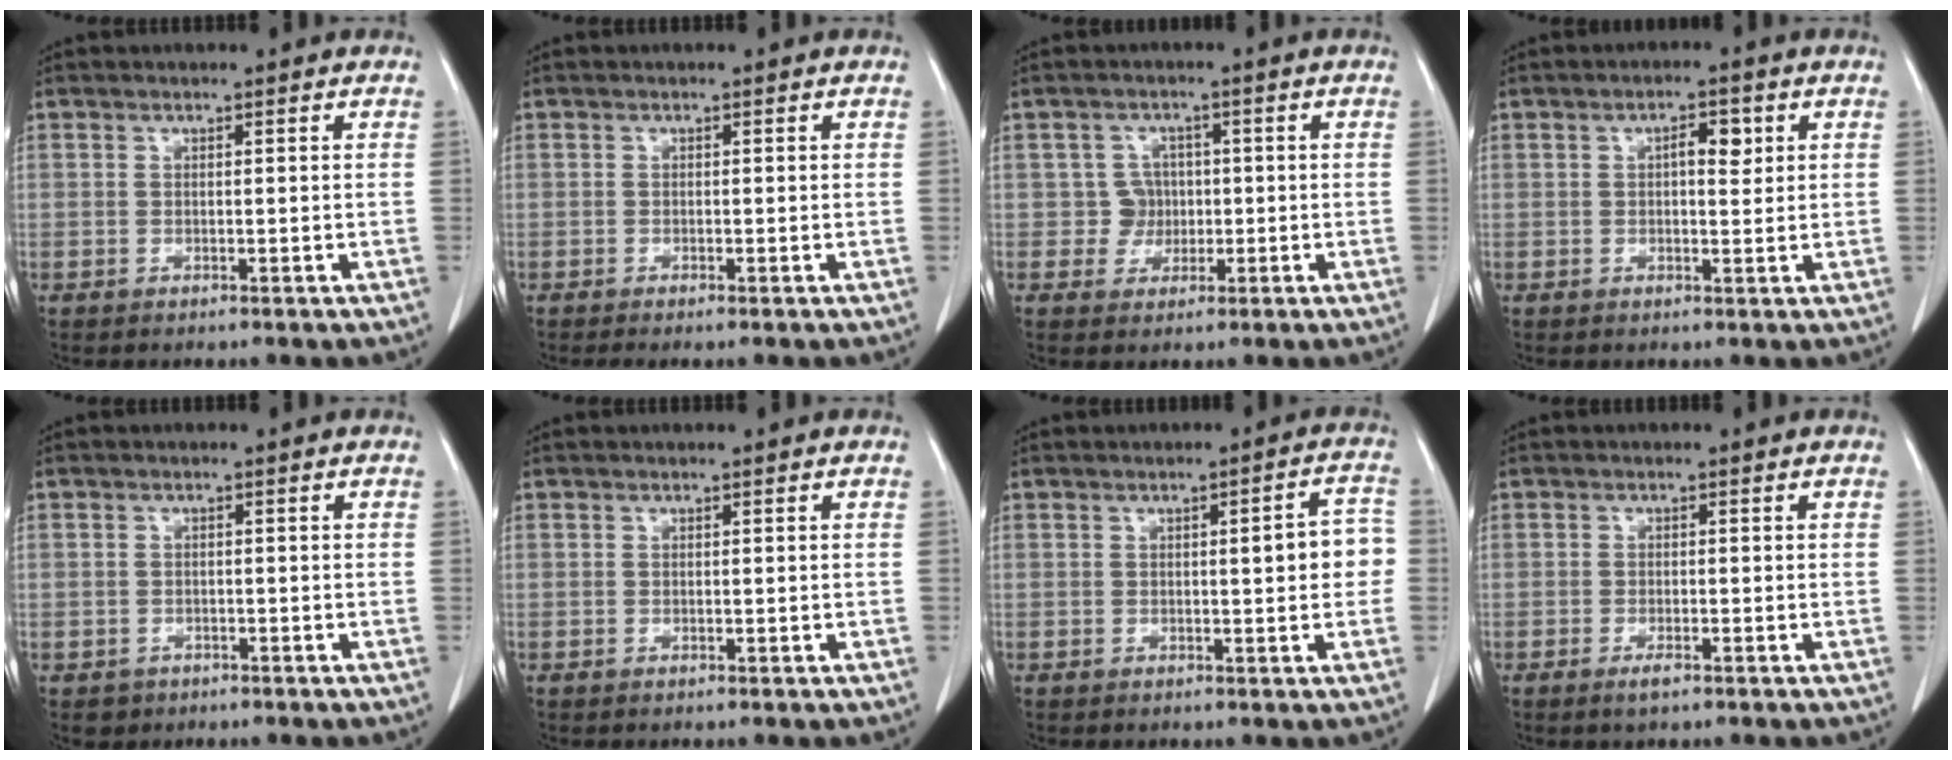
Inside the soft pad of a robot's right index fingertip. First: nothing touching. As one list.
[{"total": 0.7, "force": [-0.5, 0.0, 0.5], "torque": [-0.014, -0.003, -0.009]}, {"total": 3.4, "force": [-0.1, 3.4, 0.2], "torque": [0.006, 0.010, 0.000]}, {"total": 3.2, "force": [0.9, 1.2, 2.9], "torque": [-0.047, 0.004, 0.013]}, {"total": 2.2, "force": [-1.1, 1.9, -0.1], "torque": [0.001, 0.009, -0.016]}, {"total": 0.0}, {"total": 5.2, "force": [0.0, 1.2, 5.0], "torque": [-0.061, 0.016, -0.002]}, {"total": 1.6, "force": [-1.1, 0.4, 1.2], "torque": [-0.023, -0.002, -0.018]}]